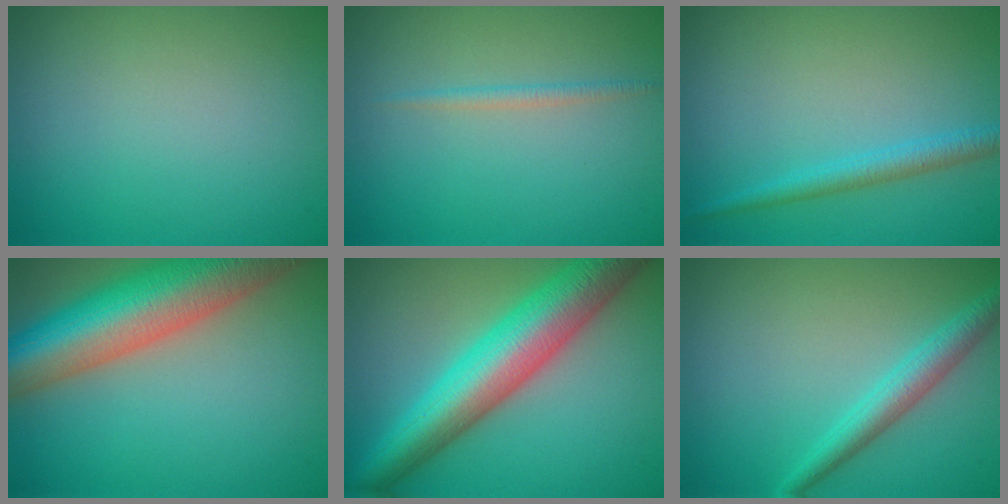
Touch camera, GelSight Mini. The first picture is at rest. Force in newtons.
{"total": 0.9, "press": 0.9, "slide": 0.0}
{"total": 2.1, "press": 2.1, "slide": 0.1}
{"total": 12.6, "press": 12.6, "slide": 0.5}
{"total": 9.7, "press": 9.7, "slide": 0.2}
{"total": 2.9, "press": 2.9, "slide": 0.1}